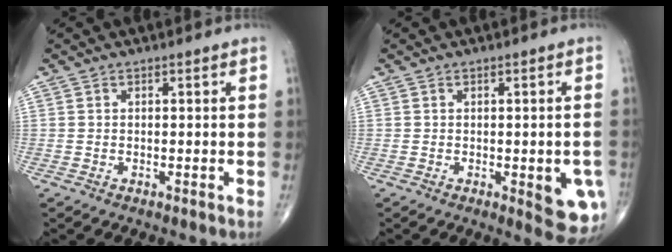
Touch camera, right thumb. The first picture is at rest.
{"total": 8.2, "force": [-2.1, 2.7, 7.5], "torque": [-0.070, -0.012, -0.019]}